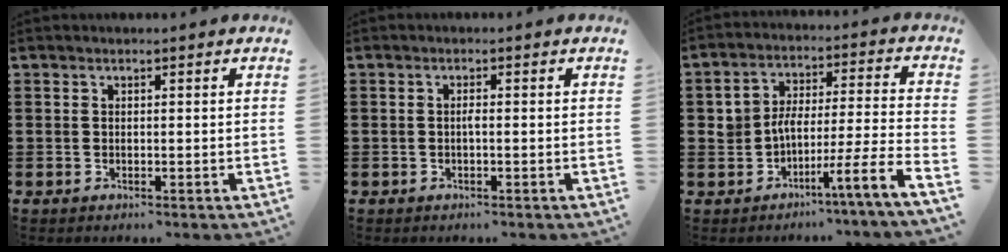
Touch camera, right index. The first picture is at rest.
{"total": 1.0, "force": [-0.3, 0.1, 0.9], "torque": [-0.019, -0.003, -0.005]}
{"total": 6.8, "force": [-4.4, 0.1, 5.2], "torque": [-0.092, -0.011, -0.087]}